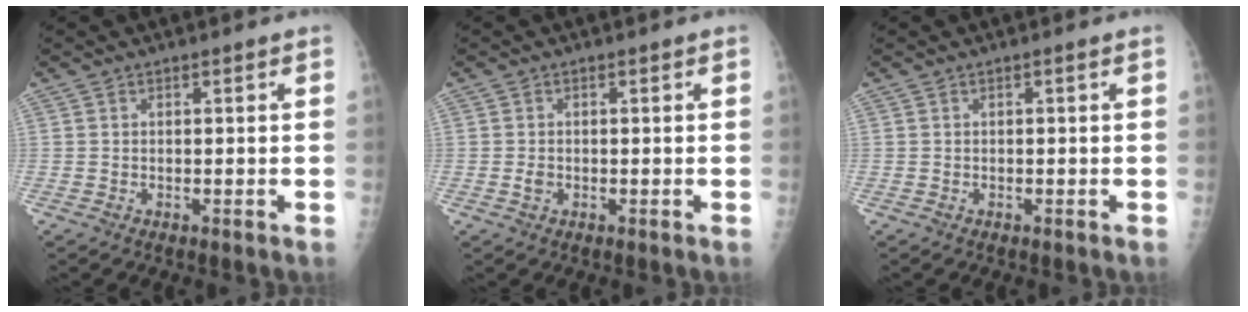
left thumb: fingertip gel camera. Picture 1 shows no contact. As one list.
[{"total": 1.3, "force": [-0.1, 1.1, 0.8], "torque": [-0.008, 0.001, -0.001]}, {"total": 0.0}]